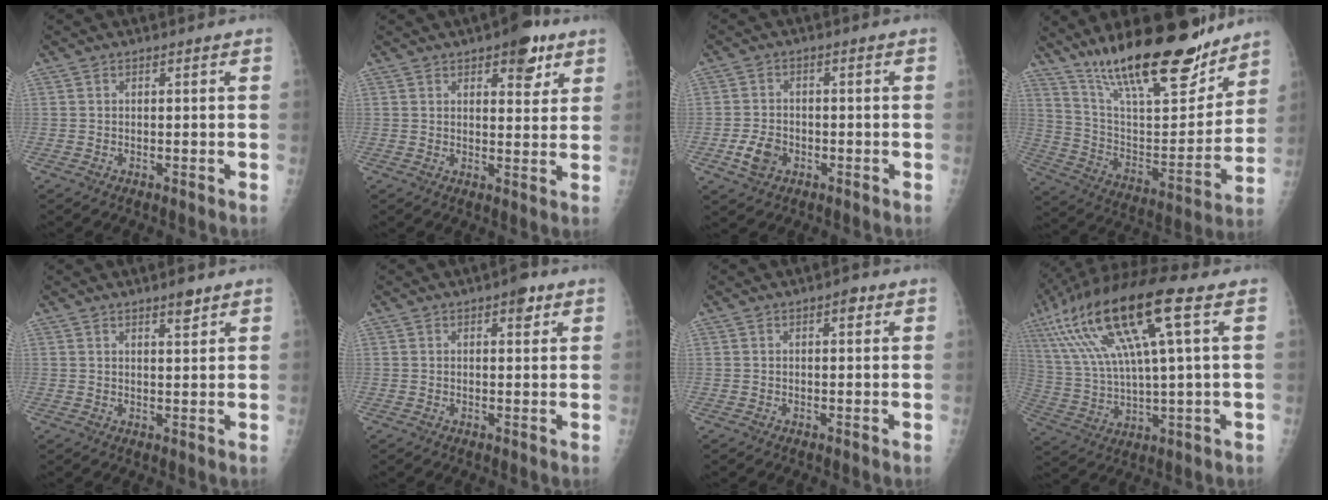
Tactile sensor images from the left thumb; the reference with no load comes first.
{"total": 7.5, "force": [4.3, 3.3, 5.1], "torque": [-0.040, -0.018, 0.053]}
{"total": 4.8, "force": [-1.8, 3.4, 2.8], "torque": [-0.047, 0.009, -0.032]}
{"total": 25.7, "force": [19.1, 7.6, 15.5], "torque": [-0.214, -0.088, 0.317]}
{"total": 3.0, "force": [2.2, 0.8, 1.9], "torque": [-0.022, -0.016, 0.034]}
{"total": 3.1, "force": [1.8, 1.3, 2.2], "torque": [-0.017, -0.005, 0.020]}
{"total": 1.7, "force": [0.8, 0.7, 1.3], "torque": [-0.013, 0.000, 0.008]}
{"total": 20.9, "force": [8.1, 4.2, 18.8], "torque": [-0.383, 0.009, 0.147]}